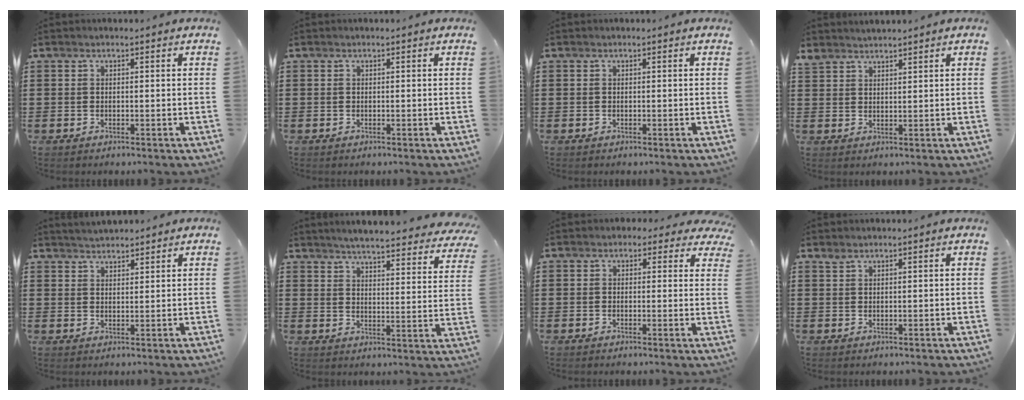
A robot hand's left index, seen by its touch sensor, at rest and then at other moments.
{"total": 0.0}
{"total": 0.0}
{"total": 2.1, "force": [2.1, 0.2, -0.2], "torque": [-0.002, 0.000, 0.043]}
{"total": 2.4, "force": [2.4, 0.2, 0.0], "torque": [-0.006, -0.001, 0.046]}
{"total": 4.7, "force": [4.5, -0.4, 1.5], "torque": [-0.048, -0.029, 0.076]}
{"total": 1.6, "force": [0.8, 1.2, 0.7], "torque": [-0.013, 0.007, 0.011]}
{"total": 0.9, "force": [0.8, 0.2, 0.3], "torque": [-0.009, 0.000, 0.016]}